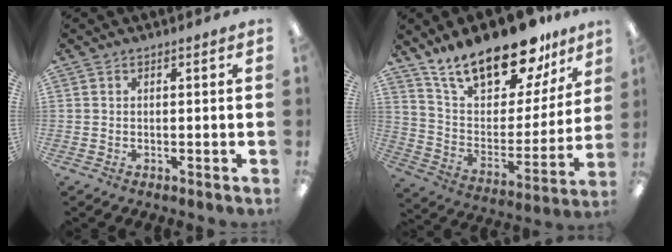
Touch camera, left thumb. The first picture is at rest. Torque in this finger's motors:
{"motor_torque": [0.79, 0.92, 1.41, -1.36, 0.32]}